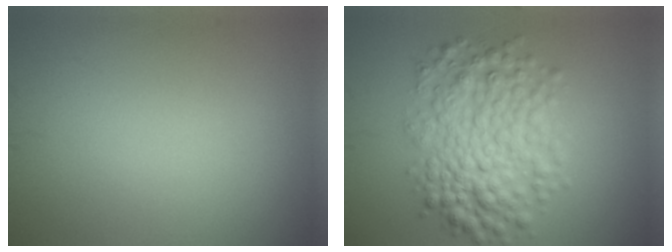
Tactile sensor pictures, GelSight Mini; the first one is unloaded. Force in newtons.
{"total": 6.8, "press": 6.8, "slide": 0.1}